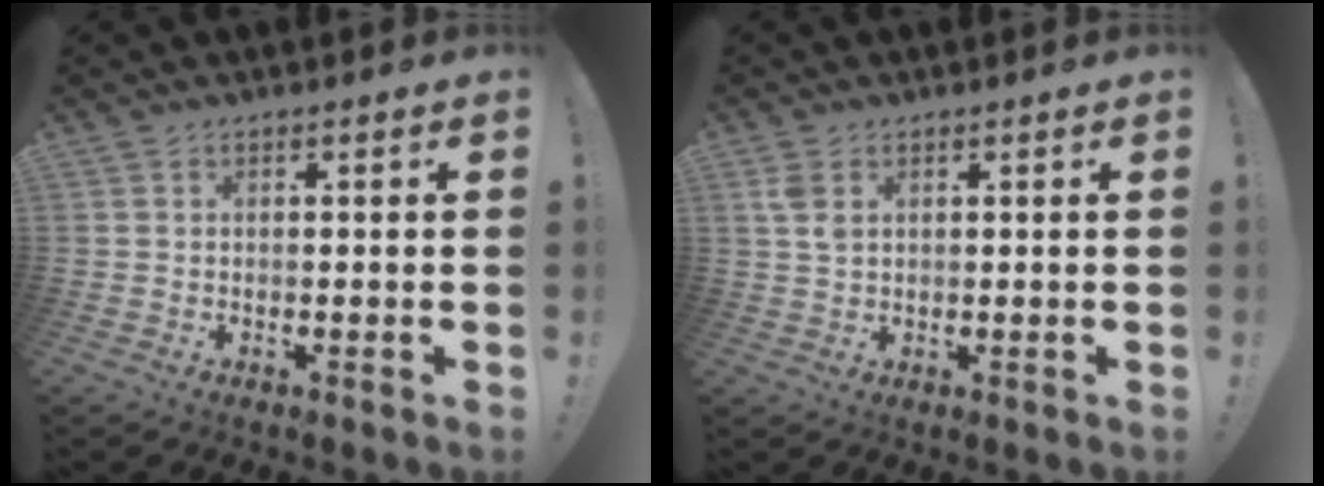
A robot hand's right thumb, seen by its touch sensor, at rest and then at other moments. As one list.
[{"total": 3.9, "force": [1.9, 2.3, 2.6], "torque": [-0.038, -0.004, 0.033]}]